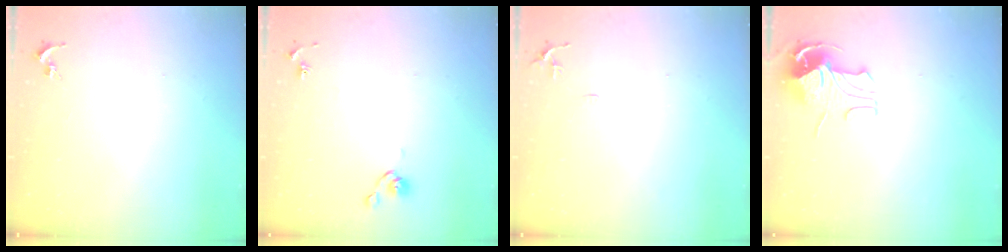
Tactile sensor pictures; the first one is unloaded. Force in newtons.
{"total": 4.9, "press": 4.9, "slide": 0.7}
{"total": 5.3, "press": 5.2, "slide": 0.6}
{"total": 8.5, "press": 8.4, "slide": 0.8}